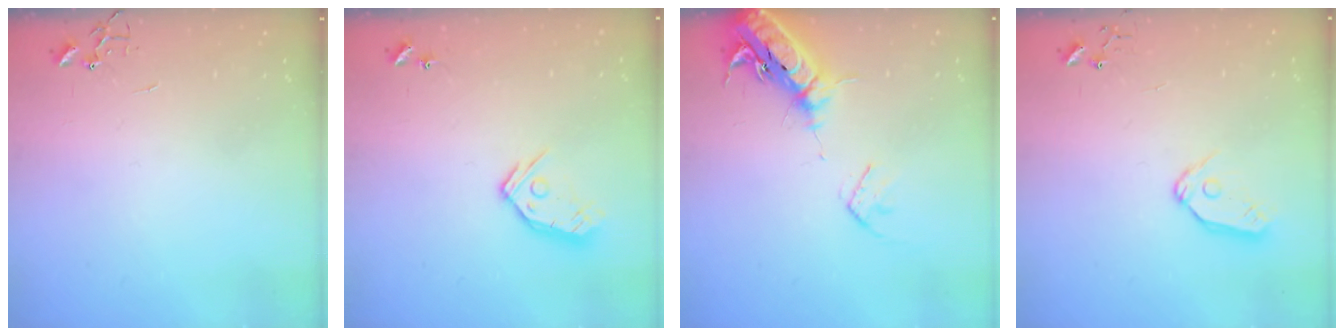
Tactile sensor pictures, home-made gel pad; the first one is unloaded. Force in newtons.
{"total": 9.9, "press": 9.9, "slide": 0.8}
{"total": 18.4, "press": 17.9, "slide": 4.4}
{"total": 8.9, "press": 8.9, "slide": 1.0}